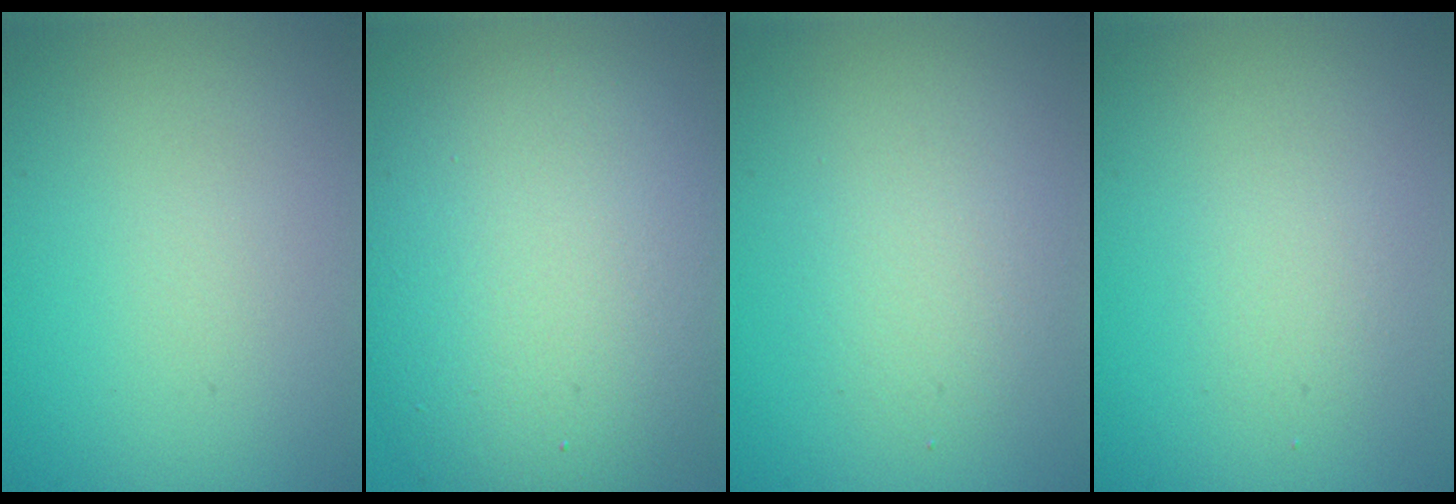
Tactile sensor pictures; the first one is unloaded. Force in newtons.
{"total": 10.5, "press": 10.5, "slide": 1.1}
{"total": 2.0, "press": 2.0, "slide": 0.1}
{"total": 1.2, "press": 1.2, "slide": 0.0}